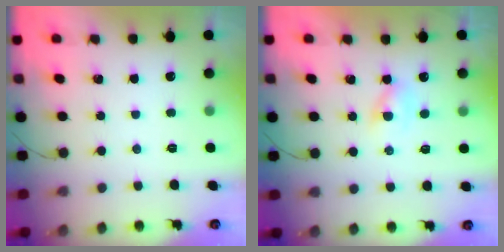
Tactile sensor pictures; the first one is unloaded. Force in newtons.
{"total": 1.6, "press": 1.5, "slide": 0.7}